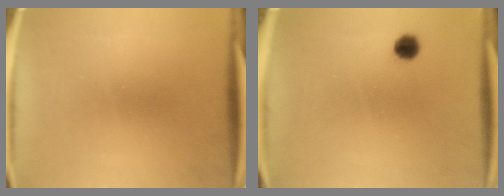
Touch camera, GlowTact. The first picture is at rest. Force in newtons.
{"total": 2.6}